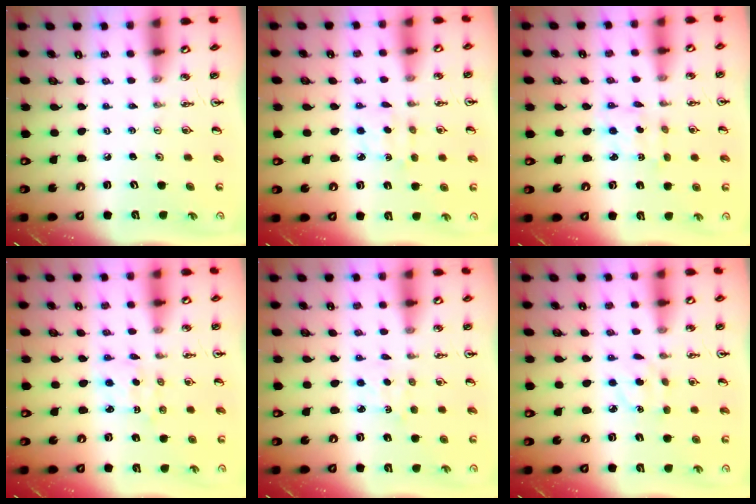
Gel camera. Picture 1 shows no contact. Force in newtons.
{"total": 4.4, "press": 4.4, "slide": 0.4}
{"total": 2.2, "press": 2.0, "slide": 0.8}
{"total": 1.8, "press": 1.6, "slide": 0.6}
{"total": 3.3, "press": 3.3, "slide": 0.5}
{"total": 4.6, "press": 4.6, "slide": 0.5}